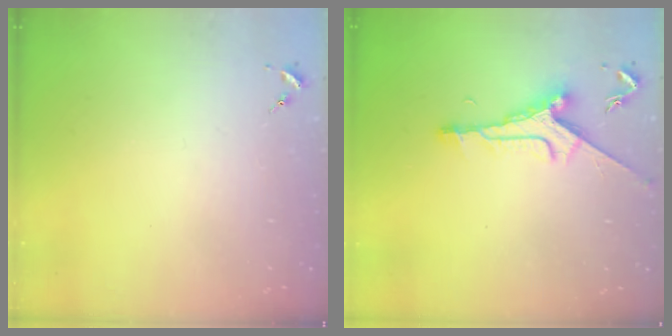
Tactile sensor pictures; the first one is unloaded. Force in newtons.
{"total": 9.2, "press": 9.1, "slide": 0.5}